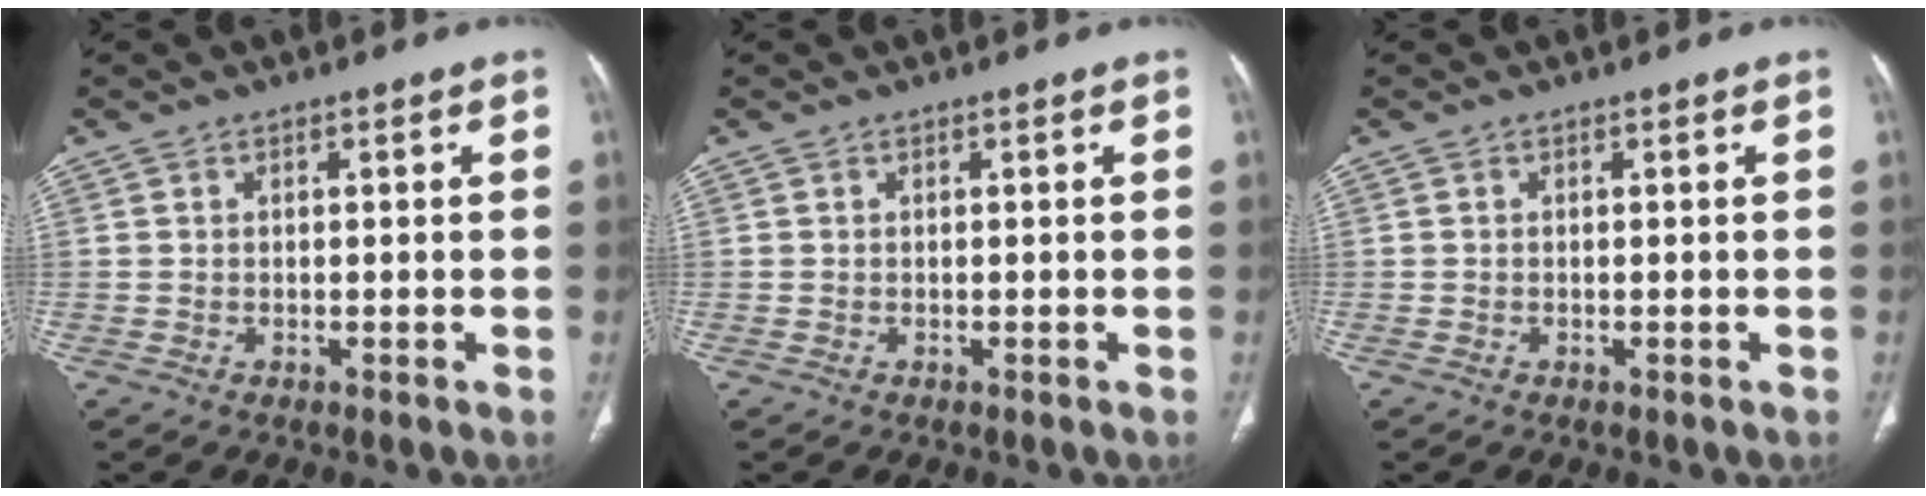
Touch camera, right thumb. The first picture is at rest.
{"total": 0.0}
{"total": 0.0}